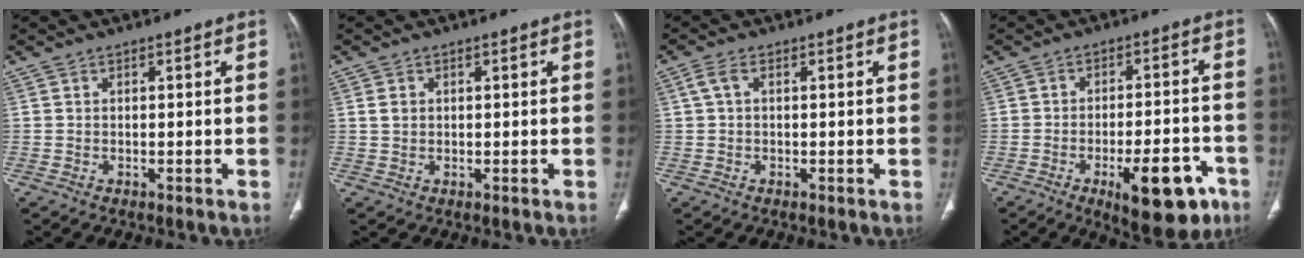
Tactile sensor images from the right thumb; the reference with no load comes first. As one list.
[{"total": 1.4, "force": [0.3, 1.1, 0.8], "torque": [-0.015, 0.000, 0.009]}, {"total": 2.3, "force": [0.5, 1.2, 1.9], "torque": [-0.044, 0.013, 0.012]}, {"total": 13.9, "force": [-6.9, 5.2, 10.9], "torque": [-0.131, 0.031, -0.088]}]